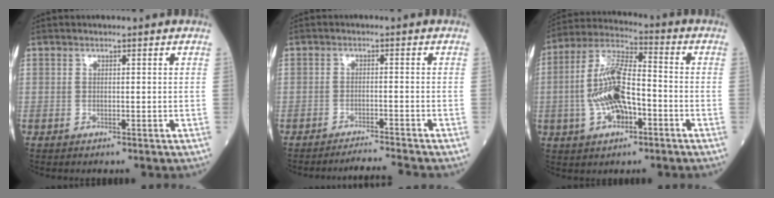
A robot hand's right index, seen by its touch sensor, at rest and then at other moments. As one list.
[{"total": 4.7, "force": [-4.4, -1.7, 0.3], "torque": [-0.003, -0.009, -0.072]}, {"total": 12.2, "force": [-2.4, 4.8, 10.9], "torque": [-0.232, 0.015, -0.044]}]